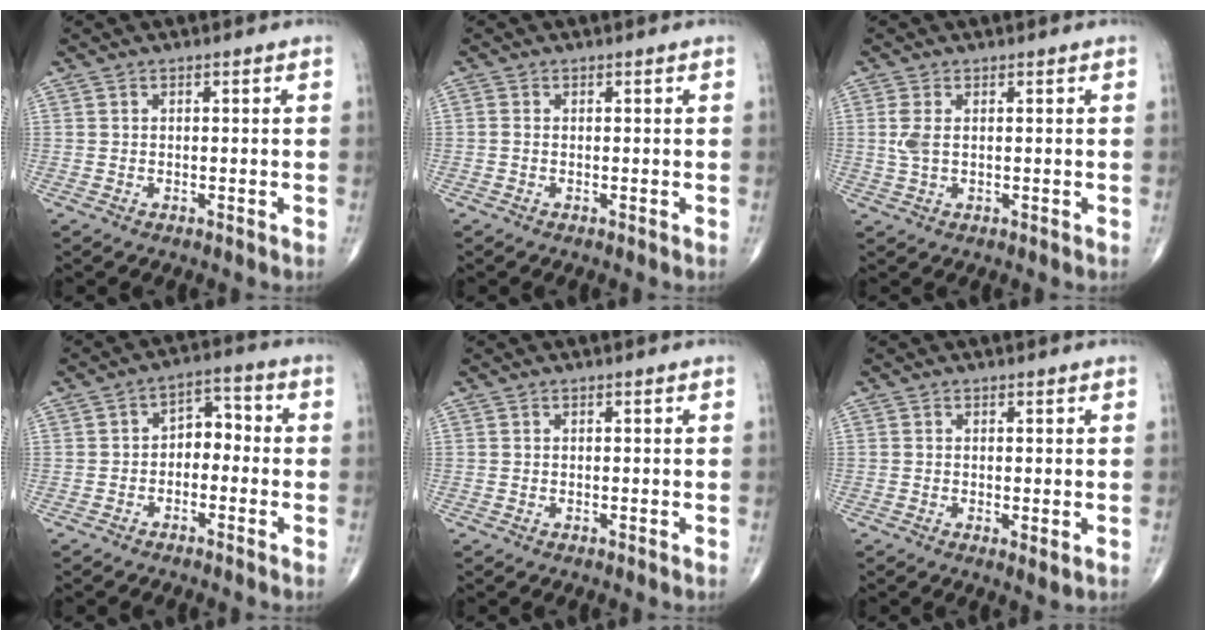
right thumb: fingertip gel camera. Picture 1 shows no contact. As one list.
[{"total": 0.6, "force": [-0.1, 0.3, 0.4], "torque": [-0.009, -0.001, -0.005]}, {"total": 2.9, "force": [0.4, 1.4, 2.5], "torque": [-0.070, 0.003, 0.012]}, {"total": 5.5, "force": [-1.2, 3.7, 3.9], "torque": [-0.034, 0.035, -0.035]}, {"total": 0.0}, {"total": 1.8, "force": [-0.2, 0.6, 1.7], "torque": [-0.030, -0.008, -0.004]}]